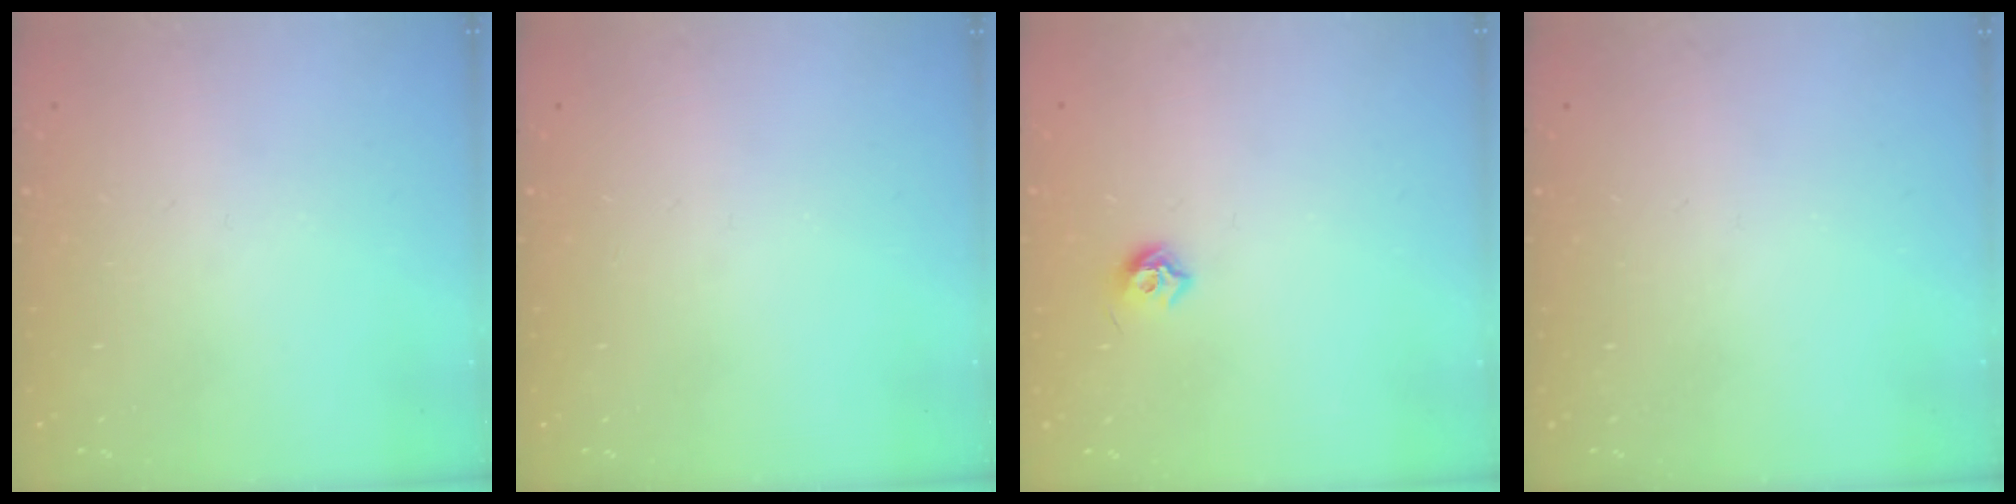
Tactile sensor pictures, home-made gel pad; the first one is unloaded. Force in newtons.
{"total": 0.0}
{"total": 6.0, "press": 5.9, "slide": 1.0}
{"total": 0.0}